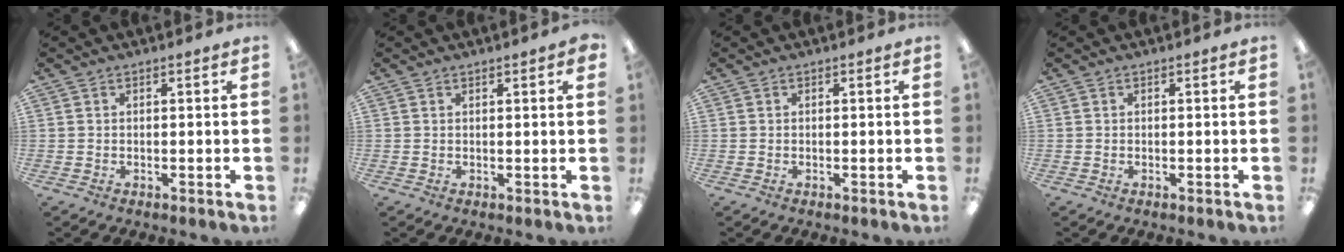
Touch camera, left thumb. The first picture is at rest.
{"total": 1.3, "force": [0.9, 0.0, 0.9], "torque": [-0.010, -0.002, 0.014]}
{"total": 0.0}
{"total": 0.0}